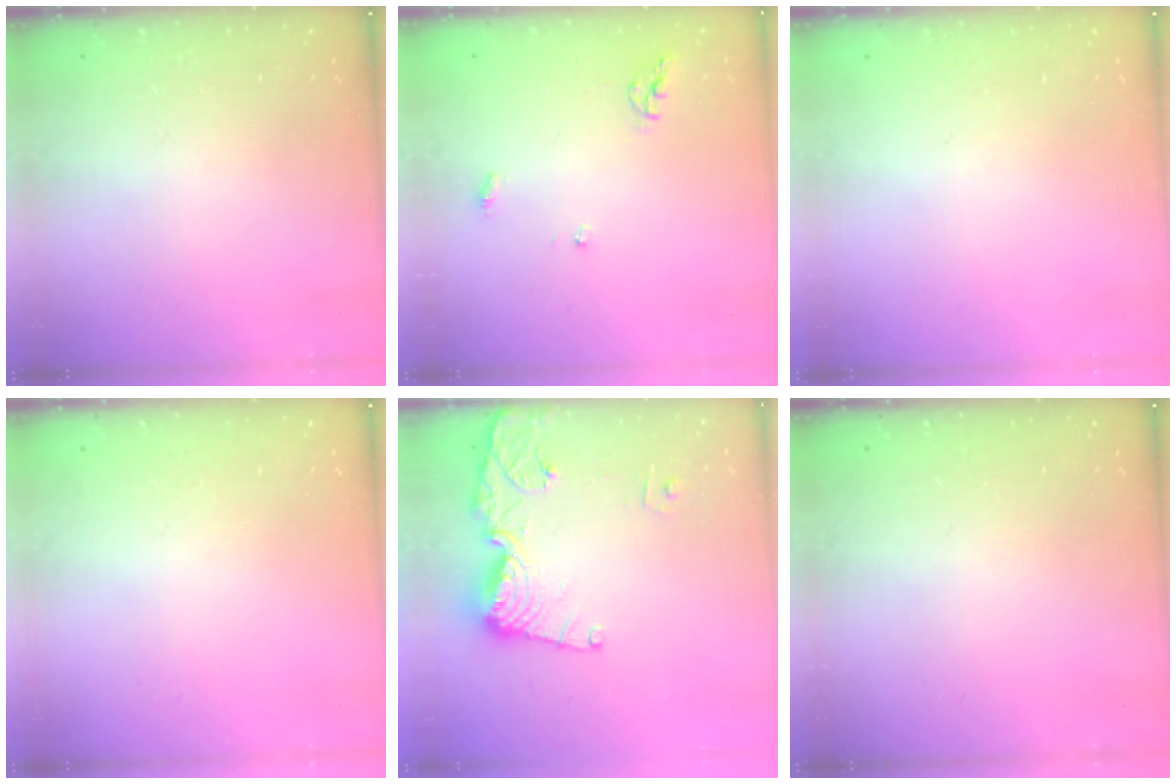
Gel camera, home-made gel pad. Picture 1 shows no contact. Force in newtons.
{"total": 5.9, "press": 5.9, "slide": 0.6}
{"total": 0.0}
{"total": 0.0}
{"total": 13.6, "press": 13.5, "slide": 1.8}
{"total": 0.0}